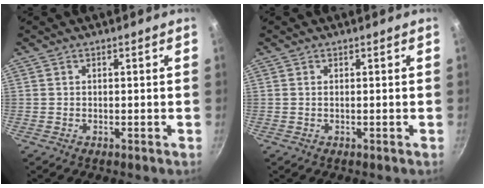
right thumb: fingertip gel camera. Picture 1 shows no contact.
{"total": 0.0}